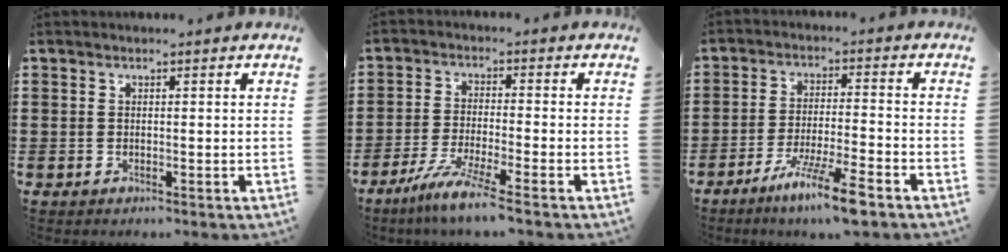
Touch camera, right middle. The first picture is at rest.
{"total": 6.2, "force": [-4.8, -0.3, 3.9], "torque": [-0.089, -0.020, -0.092]}
{"total": 8.4, "force": [-6.0, 0.2, 5.9], "torque": [-0.111, -0.010, -0.112]}